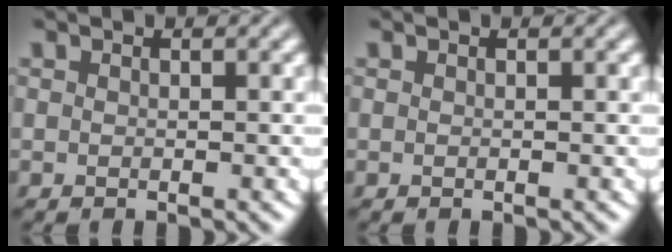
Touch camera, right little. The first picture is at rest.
{"total": 0.0}